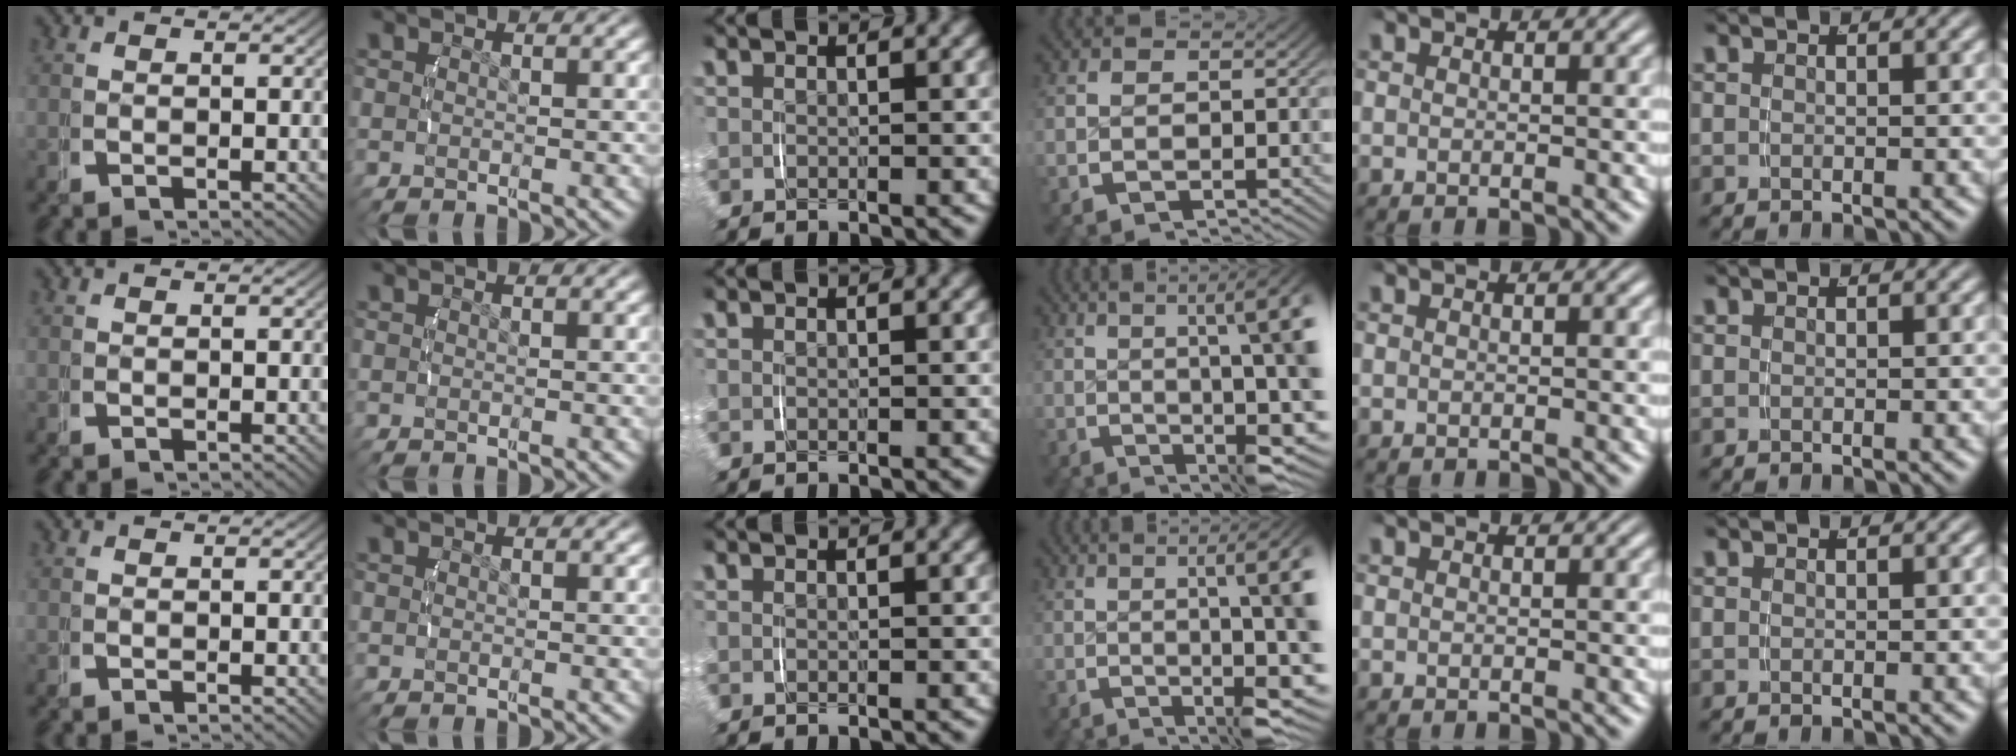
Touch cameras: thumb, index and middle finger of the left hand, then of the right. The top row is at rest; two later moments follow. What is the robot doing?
{"motion": "lift_and_place", "object": "jewelry box"}